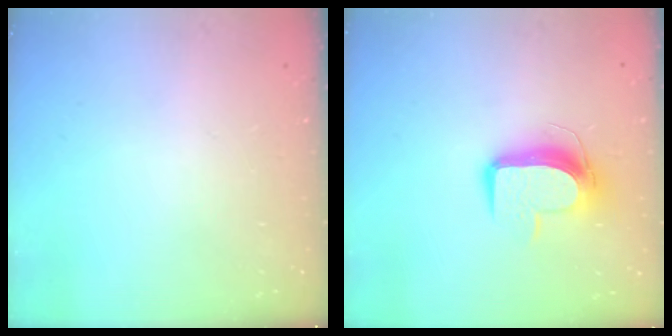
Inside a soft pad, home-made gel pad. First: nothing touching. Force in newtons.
{"total": 11.1, "press": 11.0, "slide": 1.0}